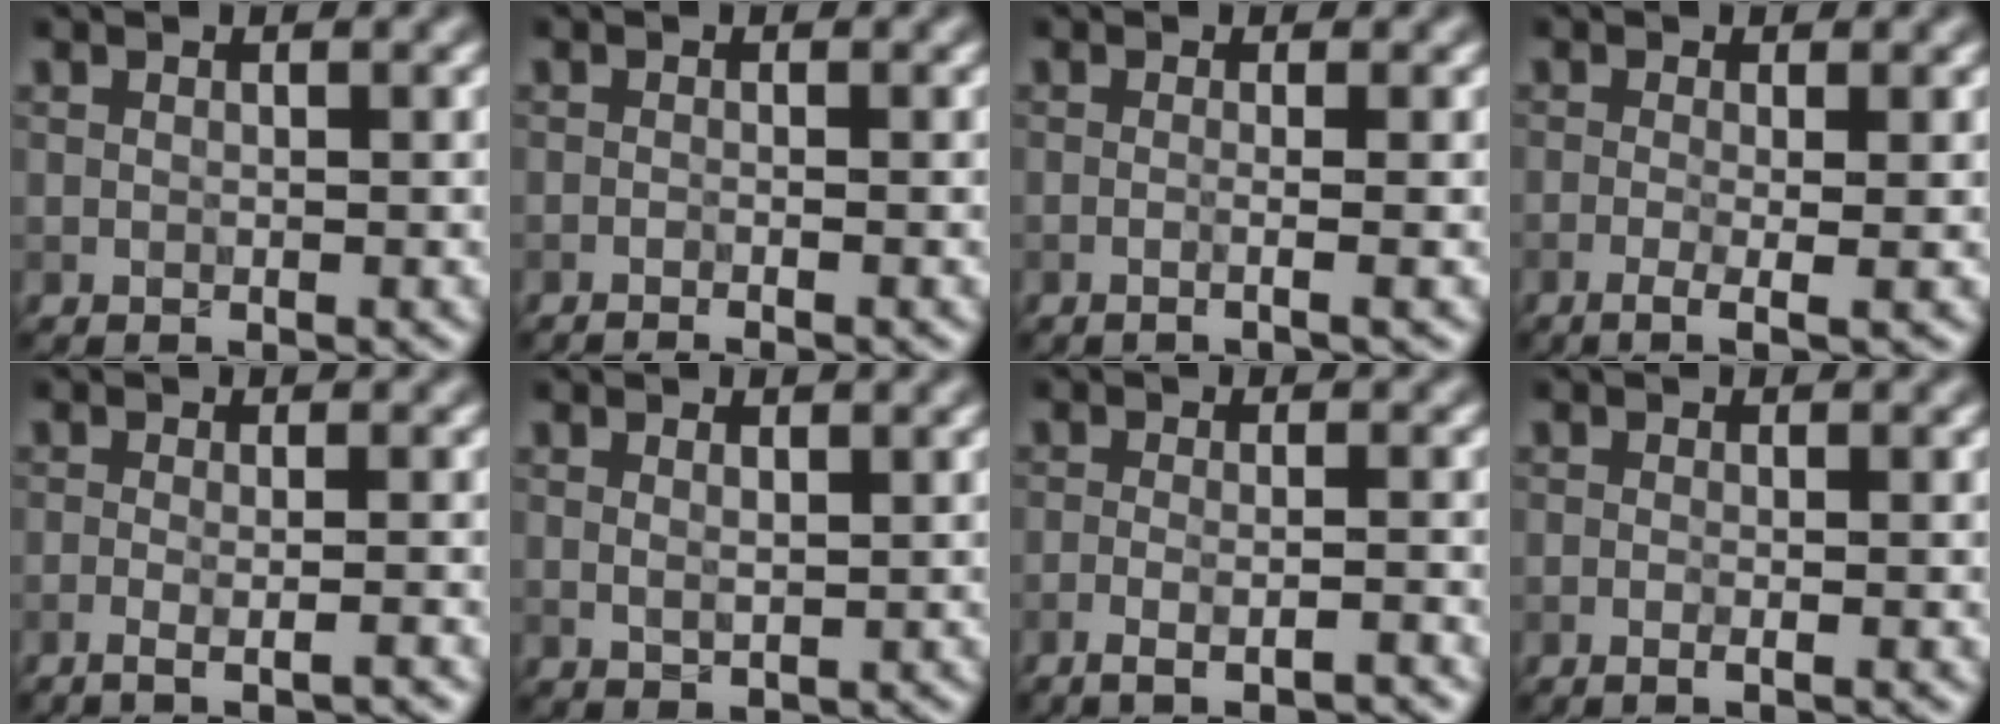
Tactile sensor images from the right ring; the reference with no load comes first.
{"total": 1.7, "force": [-1.1, 0.5, 1.2], "torque": [-0.007, 0.001, -0.020]}
{"total": 2.6, "force": [0.0, 1.3, 2.2], "torque": [-0.005, -0.002, -0.030]}
{"total": 3.1, "force": [-0.8, 1.1, 2.8], "torque": [-0.039, 0.000, -0.021]}
{"total": 3.5, "force": [-2.1, 1.0, 2.6], "torque": [-0.019, 0.002, -0.036]}
{"total": 1.2, "force": [0.4, 0.8, 0.9], "torque": [-0.019, 0.000, 0.010]}
{"total": 4.2, "force": [-3.0, 0.9, 2.7], "torque": [-0.038, 0.001, -0.052]}
{"total": 1.7, "force": [-0.6, 0.8, 1.4], "torque": [-0.002, 0.000, -0.023]}